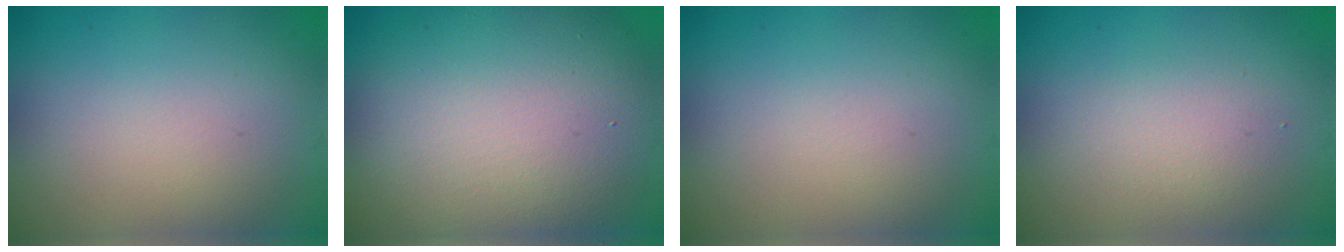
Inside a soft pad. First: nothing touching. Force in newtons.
{"total": 11.9, "press": 11.9, "slide": 0.8}
{"total": 0.0}
{"total": 1.8, "press": 1.8, "slide": 0.0}